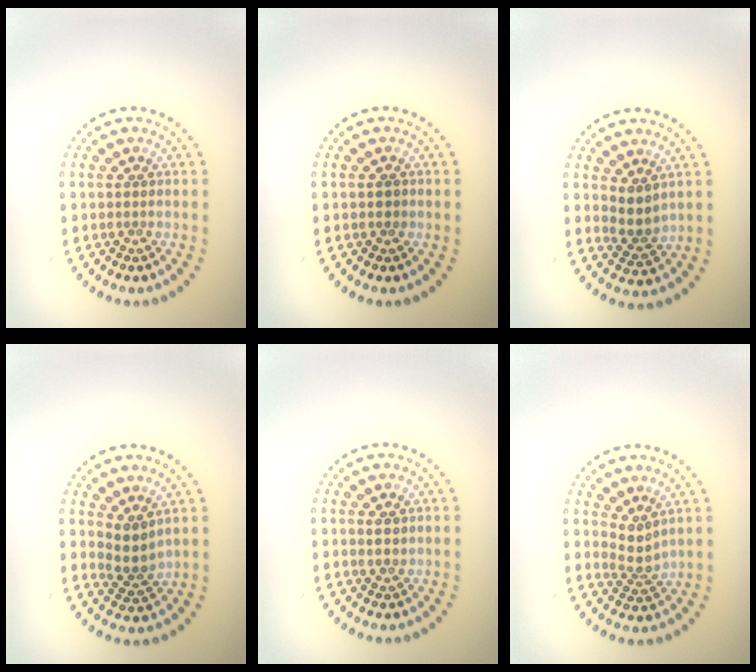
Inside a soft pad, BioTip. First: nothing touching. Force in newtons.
{"total": 0.7, "press": 0.7, "slide": 0.1}
{"total": 2.3, "press": 1.8, "slide": 1.3}
{"total": 2.7, "press": 2.2, "slide": 1.6}
{"total": 1.2, "press": 1.1, "slide": 0.5}
{"total": 2.2, "press": 1.6, "slide": 1.5}